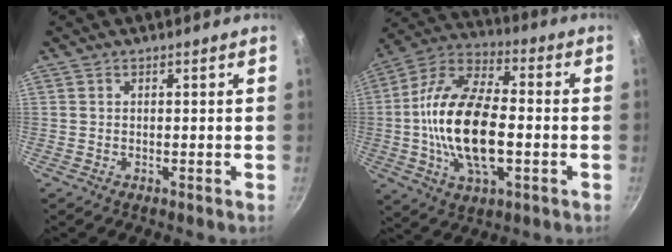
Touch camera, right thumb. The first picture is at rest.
{"total": 20.9, "force": [-2.6, 10.5, 17.8], "torque": [-0.328, 0.029, -0.057]}